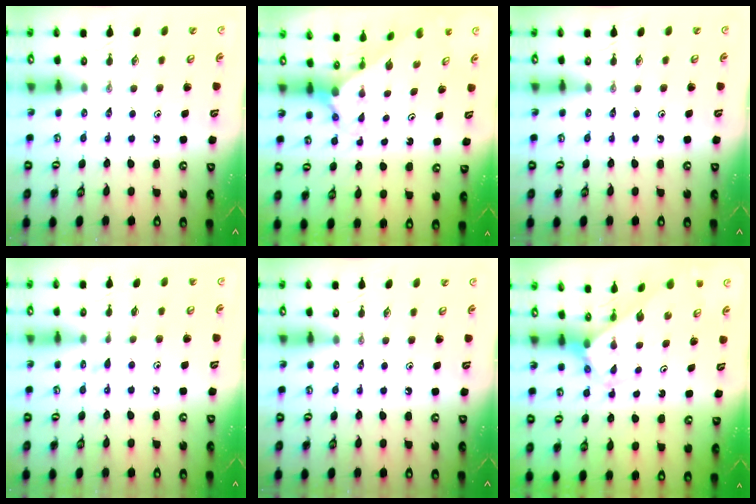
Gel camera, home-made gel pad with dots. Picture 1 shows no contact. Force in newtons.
{"total": 1.7, "press": 1.7, "slide": 0.2}
{"total": 0.0}
{"total": 5.9, "press": 5.8, "slide": 0.7}
{"total": 0.0}
{"total": 2.7, "press": 2.7, "slide": 0.1}